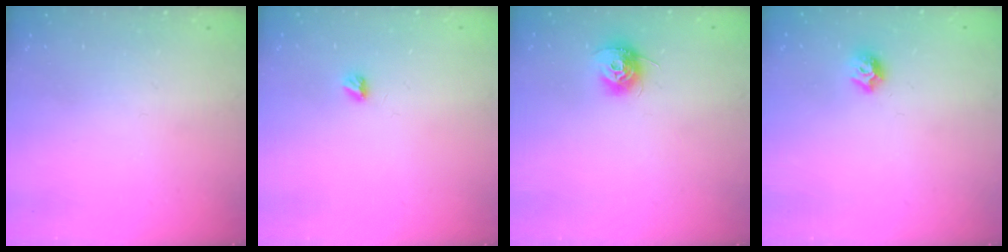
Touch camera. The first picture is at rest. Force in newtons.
{"total": 3.3, "press": 3.3, "slide": 0.4}
{"total": 9.5, "press": 9.5, "slide": 0.4}
{"total": 7.5, "press": 7.5, "slide": 0.6}